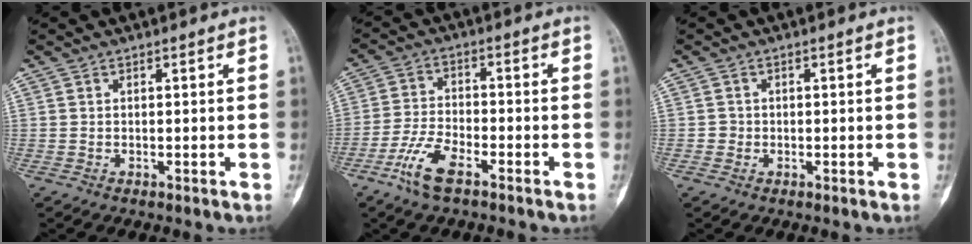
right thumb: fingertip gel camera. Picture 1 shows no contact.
{"total": 7.6, "force": [-4.8, 2.6, 5.3], "torque": [-0.116, 0.017, -0.096]}
{"total": 1.1, "force": [-0.2, 1.1, 0.0], "torque": [0.006, 0.006, -0.005]}